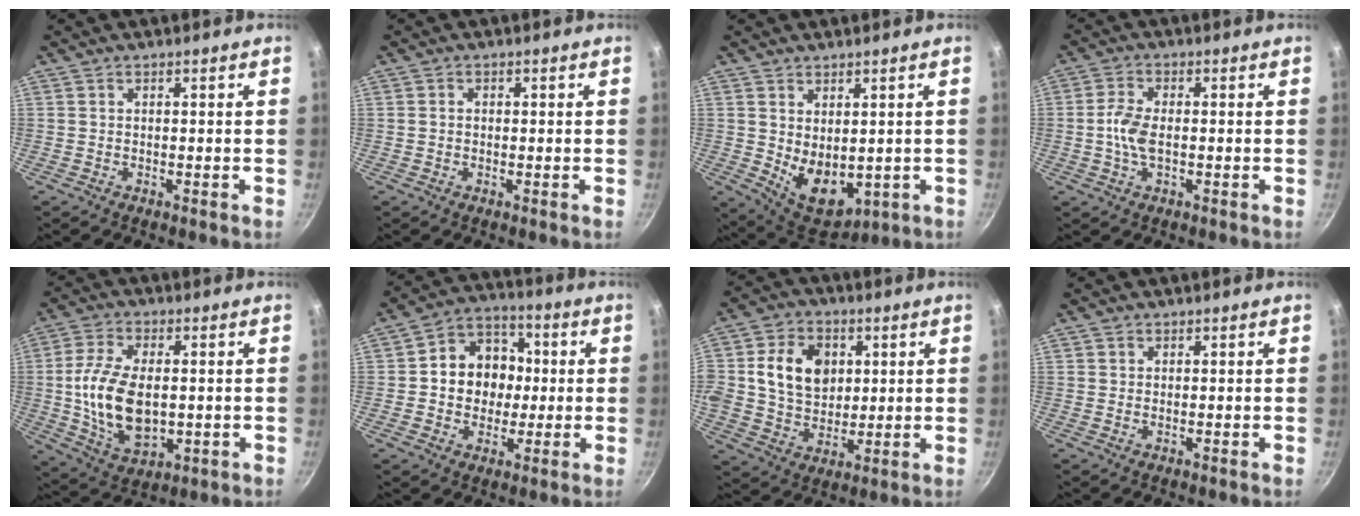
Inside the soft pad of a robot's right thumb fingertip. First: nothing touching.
{"total": 1.1, "force": [0.0, 0.9, 0.6], "torque": [-0.010, 0.005, -0.001]}
{"total": 9.7, "force": [0.4, 6.2, 7.5], "torque": [-0.090, -0.025, 0.034]}
{"total": 5.4, "force": [-0.6, 2.9, 4.6], "torque": [-0.096, 0.010, -0.018]}
{"total": 14.9, "force": [-0.3, 8.6, 12.1], "torque": [-0.219, 0.001, 0.005]}
{"total": 12.6, "force": [0.4, 10.7, 6.6], "torque": [-0.060, 0.017, -0.008]}
{"total": 14.0, "force": [2.7, 10.9, 8.3], "torque": [-0.126, 0.004, 0.044]}
{"total": 0.9, "force": [0.4, 0.7, 0.3], "torque": [-0.003, 0.000, 0.004]}